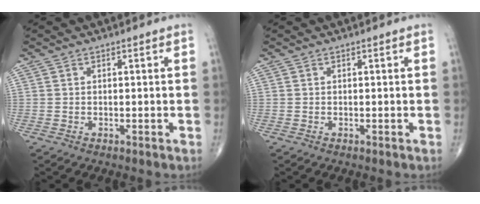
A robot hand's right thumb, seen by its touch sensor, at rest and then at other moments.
{"total": 0.0}